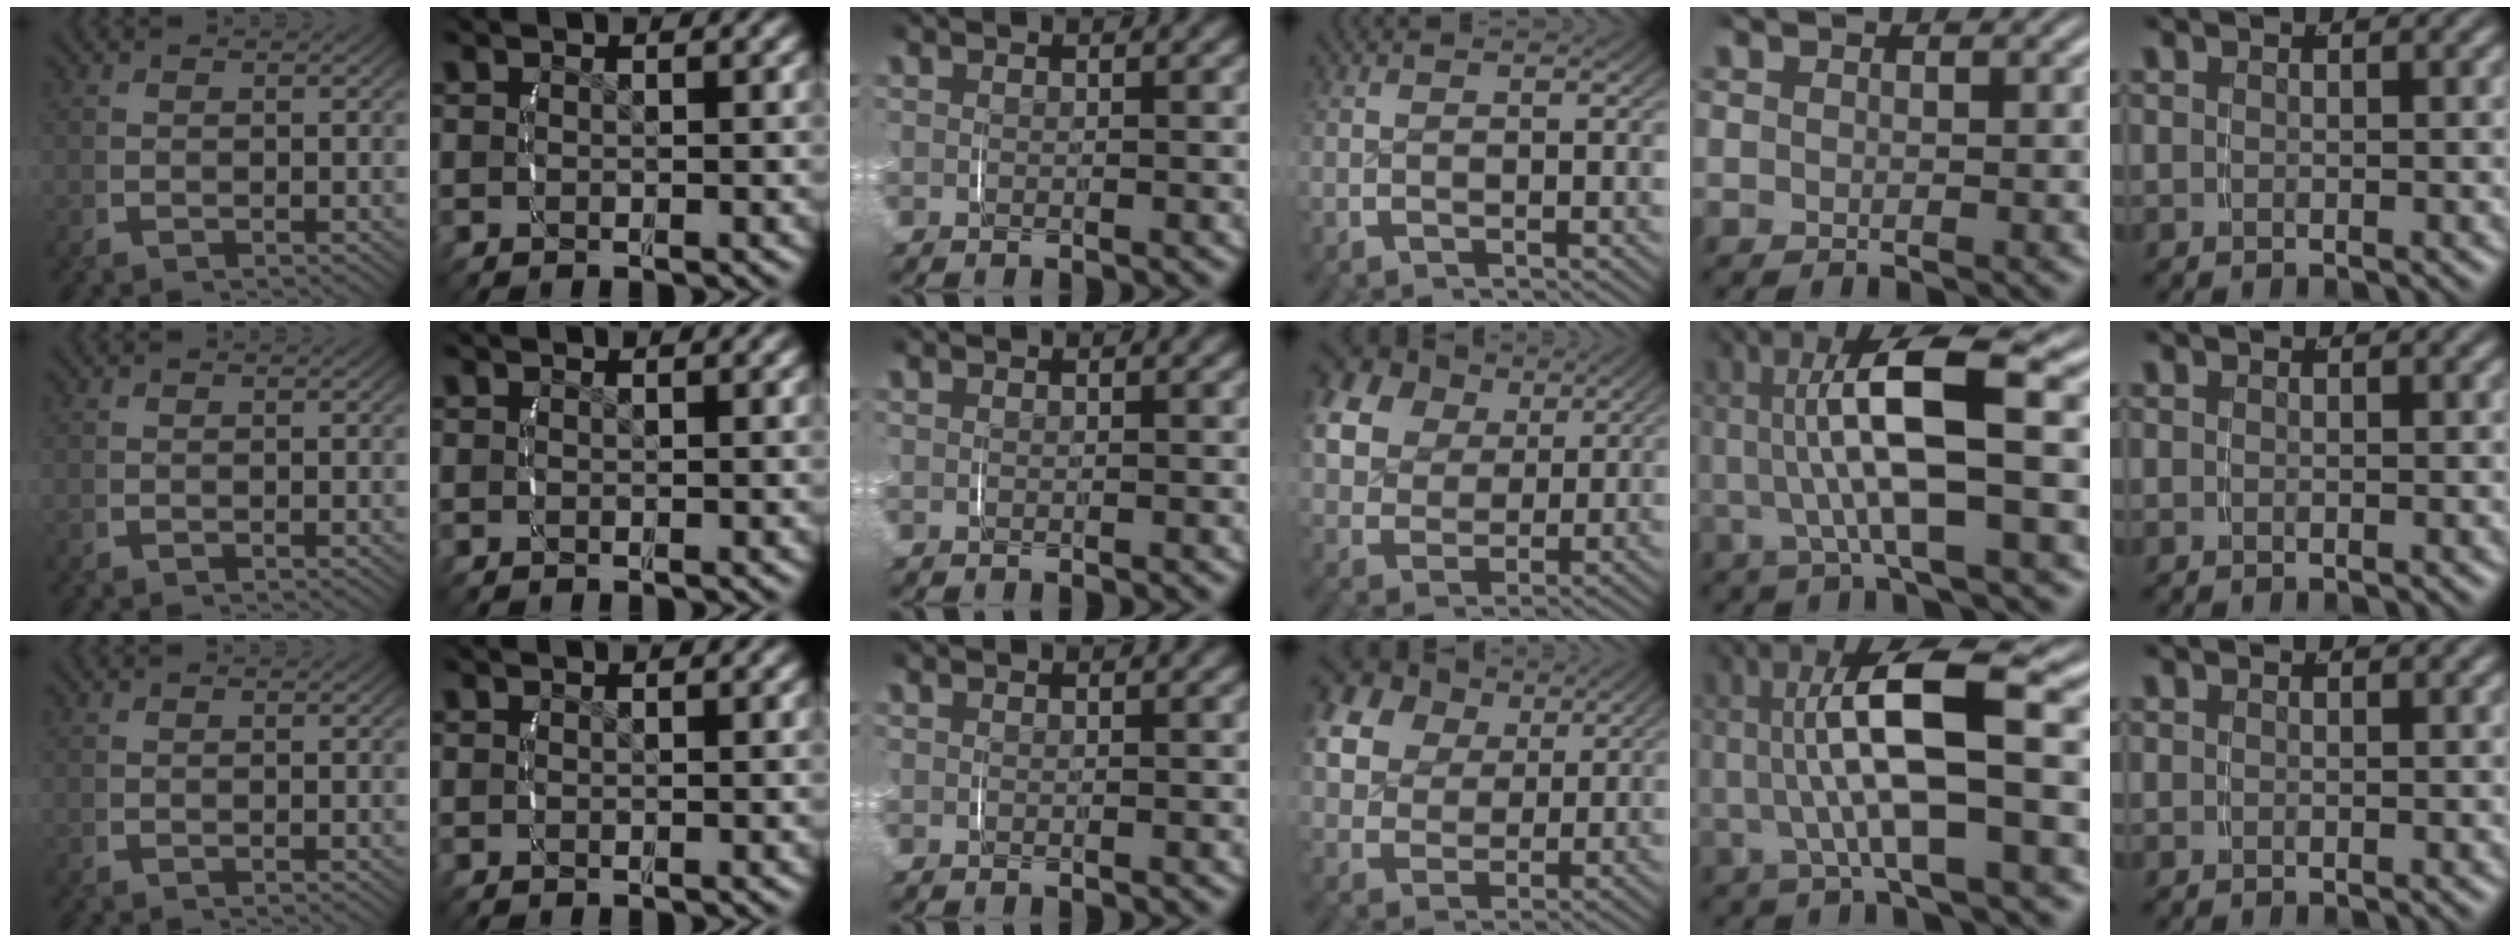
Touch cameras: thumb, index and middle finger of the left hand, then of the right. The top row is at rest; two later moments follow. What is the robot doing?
{"motion": "grasp_and_lifting", "object": "velcro strap"}